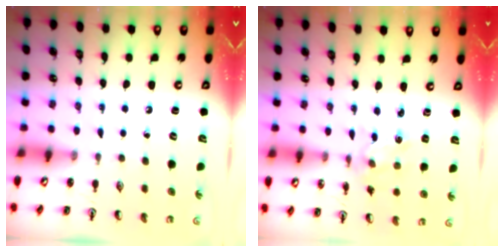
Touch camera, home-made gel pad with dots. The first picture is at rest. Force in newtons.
{"total": 1.5, "press": 1.4, "slide": 0.3}